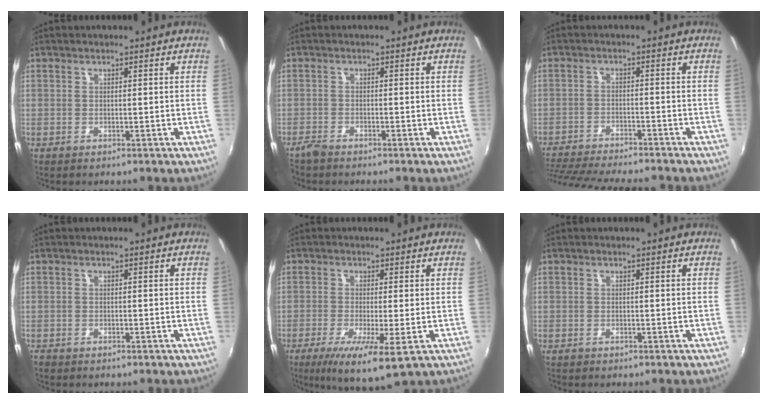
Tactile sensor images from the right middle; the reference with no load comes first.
{"total": 2.2, "force": [-2.0, 0.6, 0.6], "torque": [-0.022, -0.005, -0.042]}
{"total": 15.5, "force": [-13.7, 2.1, 6.9], "torque": [-0.150, -0.026, -0.213]}
{"total": 1.2, "force": [-1.0, 0.5, 0.3], "torque": [-0.011, -0.002, -0.018]}
{"total": 8.8, "force": [-3.5, 1.0, 8.0], "torque": [-0.160, -0.029, -0.060]}
{"total": 0.6, "force": [-0.5, 0.3, 0.0], "torque": [-0.002, -0.002, -0.009]}